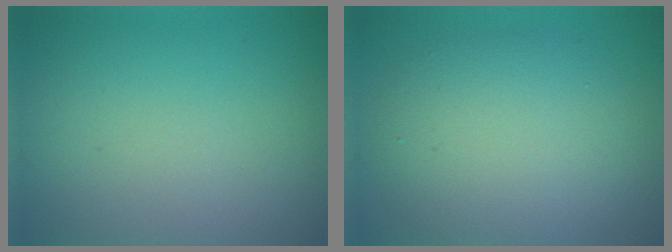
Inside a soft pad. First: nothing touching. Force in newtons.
{"total": 6.8, "press": 6.8, "slide": 0.5}